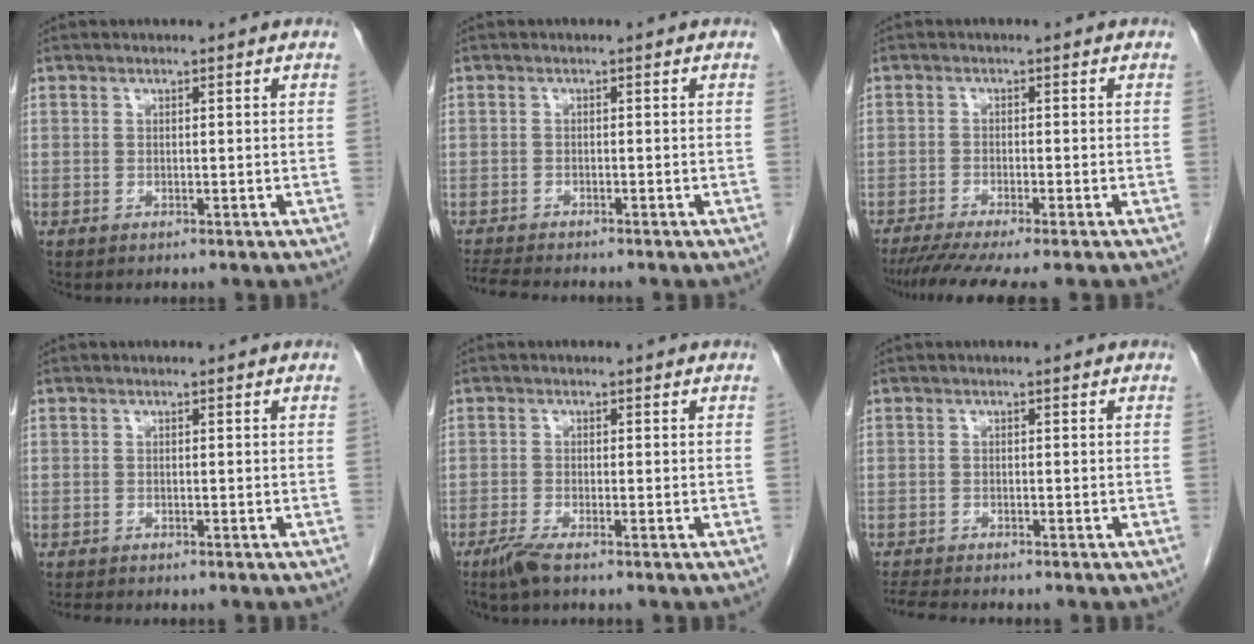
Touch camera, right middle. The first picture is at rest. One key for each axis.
{"total": 4.9, "fx": -4.6, "fy": 0.0, "fz": 1.8, "tx": -0.035, "ty": -0.017, "tz": -0.077}
{"total": 8.5, "fx": -7.0, "fy": -0.1, "fz": 4.8, "tx": -0.066, "ty": -0.021, "tz": -0.110}
{"total": 1.5, "fx": -1.5, "fy": 0.0, "fz": 0.4, "tx": -0.013, "ty": -0.006, "tz": -0.022}
{"total": 2.6, "fx": -2.0, "fy": 0.0, "fz": 1.7, "tx": -0.042, "ty": -0.007, "tz": -0.045}
{"total": 4.2, "fx": -3.9, "fy": -0.2, "fz": 1.4, "tx": -0.029, "ty": -0.017, "tz": -0.068}